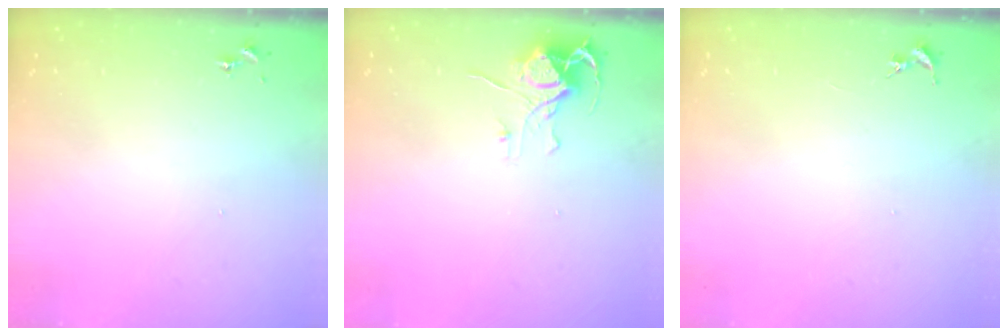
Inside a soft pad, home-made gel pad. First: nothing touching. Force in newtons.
{"total": 8.0, "press": 8.0, "slide": 0.6}
{"total": 0.0}